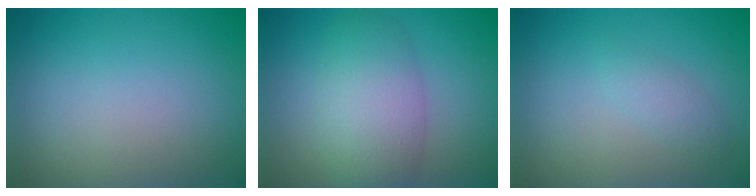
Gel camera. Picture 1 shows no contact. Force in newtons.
{"total": 5.5, "press": 5.5, "slide": 0.1}
{"total": 1.4, "press": 1.4, "slide": 0.1}